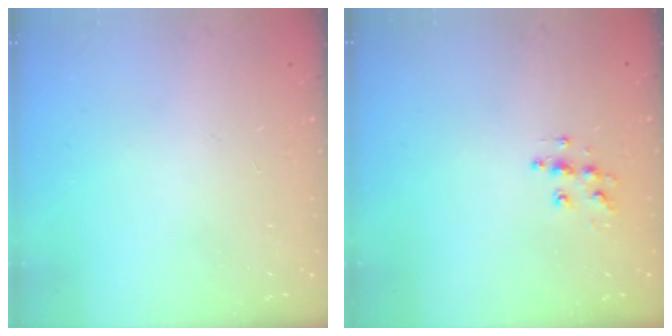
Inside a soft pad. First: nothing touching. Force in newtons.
{"total": 7.5, "press": 7.5, "slide": 0.1}